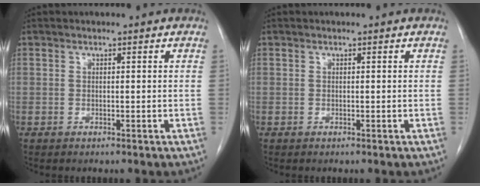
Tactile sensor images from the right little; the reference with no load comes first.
{"total": 0.0}